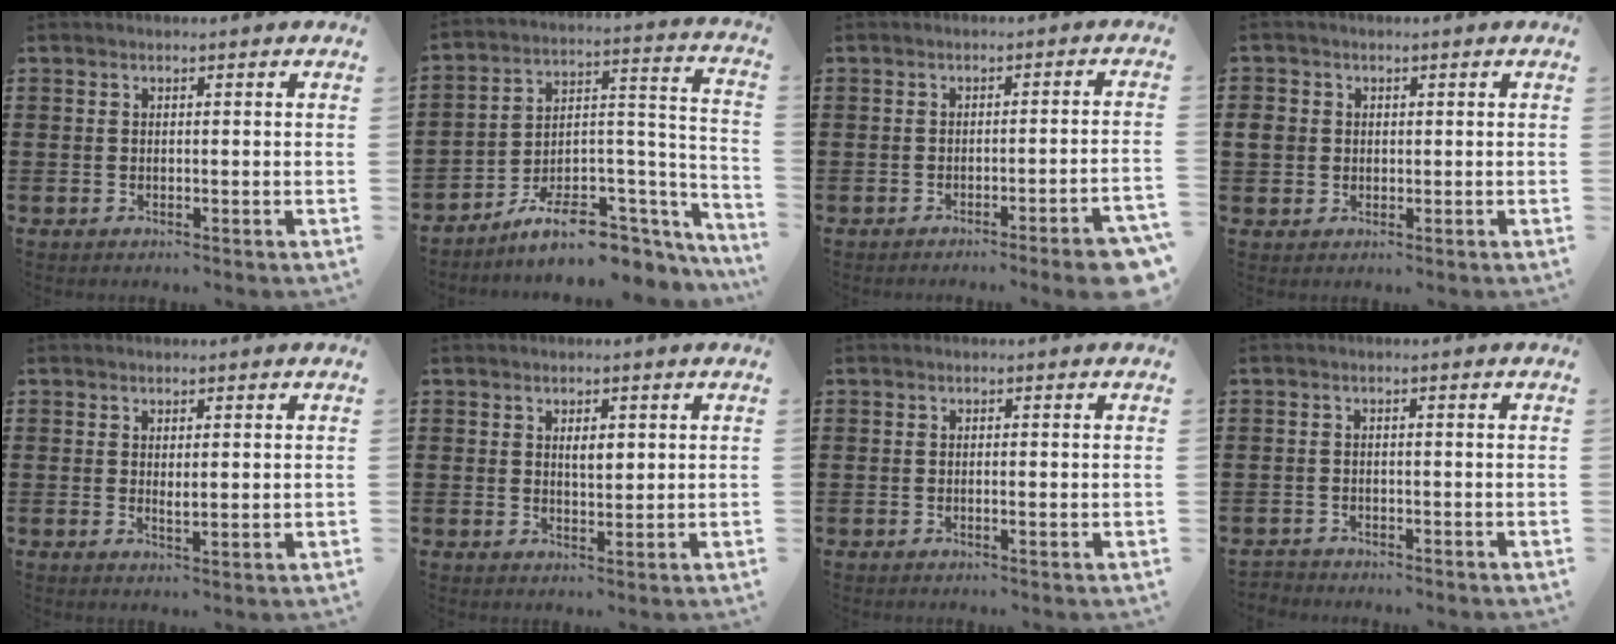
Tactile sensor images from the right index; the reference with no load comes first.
{"total": 8.0, "force": [-6.0, 3.8, 3.8], "torque": [-0.070, 0.007, -0.106]}
{"total": 3.5, "force": [-2.6, -0.4, 2.3], "torque": [-0.036, -0.010, -0.047]}
{"total": 2.4, "force": [0.2, 2.2, 0.8], "torque": [-0.031, 0.006, -0.002]}
{"total": 1.5, "force": [0.3, 0.3, 1.5], "torque": [-0.028, 0.001, 0.006]}
{"total": 2.2, "force": [0.7, 0.9, 1.9], "torque": [-0.031, 0.003, 0.009]}
{"total": 0.9, "force": [-0.2, 0.0, 0.9], "torque": [-0.015, -0.003, -0.004]}
{"total": 1.3, "force": [-1.3, 0.3, -0.1], "torque": [-0.002, 0.003, -0.030]}